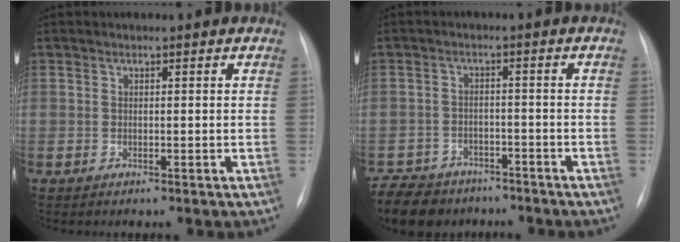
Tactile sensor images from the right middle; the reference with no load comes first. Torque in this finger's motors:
{"motor_torque": [0.45, -0.68, 0.03, 0.03]}